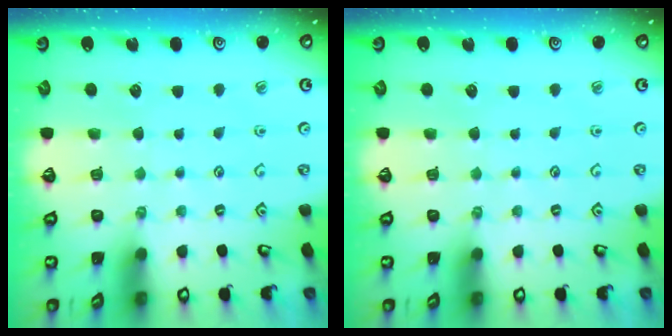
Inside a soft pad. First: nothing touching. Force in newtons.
{"total": 0.0}